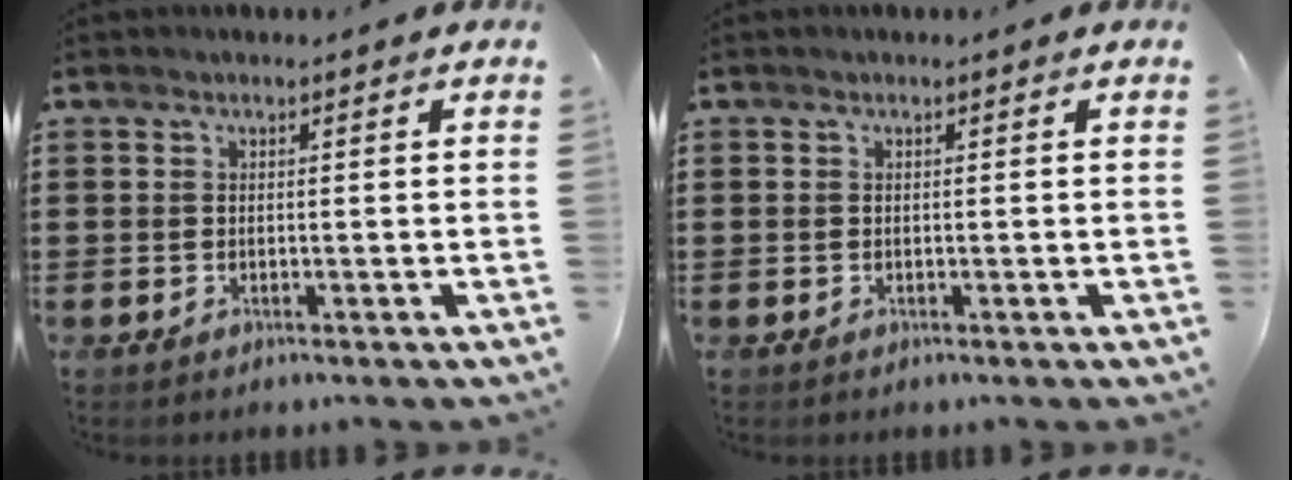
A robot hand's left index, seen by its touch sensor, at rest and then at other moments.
{"total": 0.0}